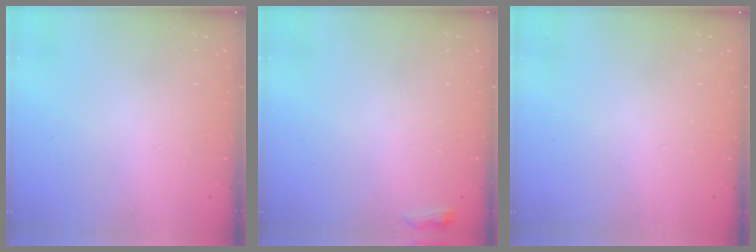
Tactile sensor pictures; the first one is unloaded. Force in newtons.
{"total": 4.7, "press": 4.6, "slide": 0.8}
{"total": 0.0}